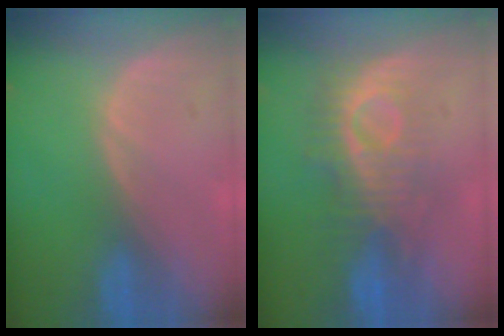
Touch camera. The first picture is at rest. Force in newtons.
{"total": 8.8, "press": 8.3, "slide": 2.8}